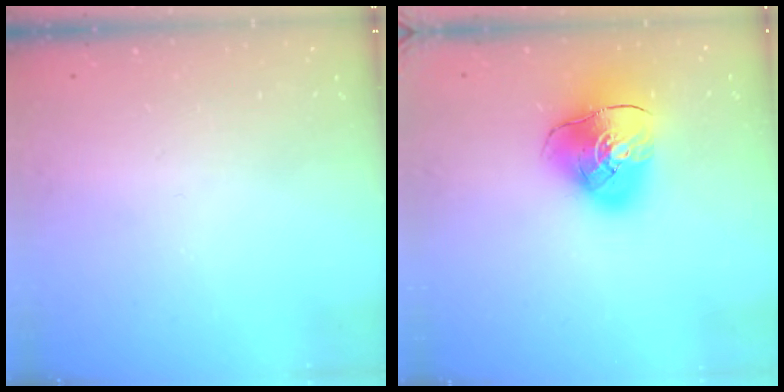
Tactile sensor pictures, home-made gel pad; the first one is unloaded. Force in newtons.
{"total": 15.0, "press": 14.8, "slide": 2.2}